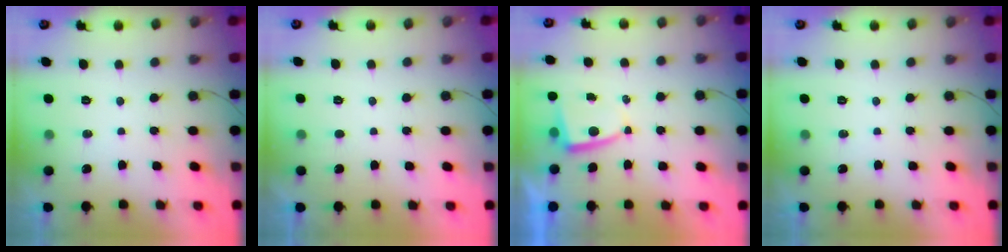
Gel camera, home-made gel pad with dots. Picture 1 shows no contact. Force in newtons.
{"total": 1.4, "press": 1.4, "slide": 0.3}
{"total": 2.8, "press": 2.7, "slide": 0.5}
{"total": 0.0}